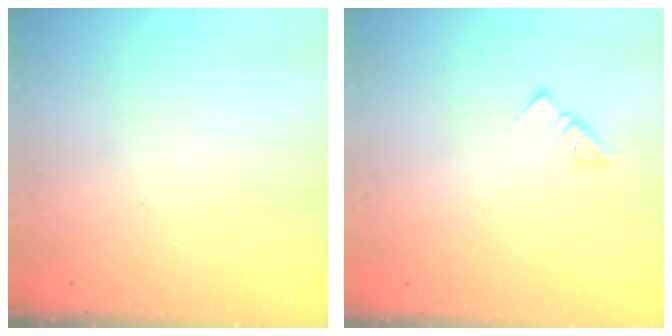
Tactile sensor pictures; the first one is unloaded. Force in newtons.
{"total": 2.8, "press": 2.8, "slide": 0.2}